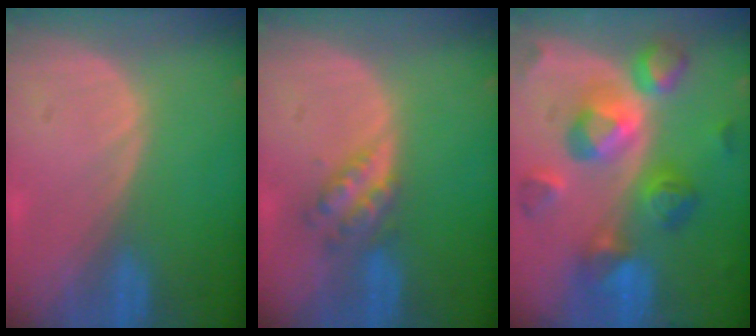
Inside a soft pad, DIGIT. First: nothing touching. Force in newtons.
{"total": 4.0, "press": 4.0, "slide": 0.3}
{"total": 10.9, "press": 10.9, "slide": 1.0}